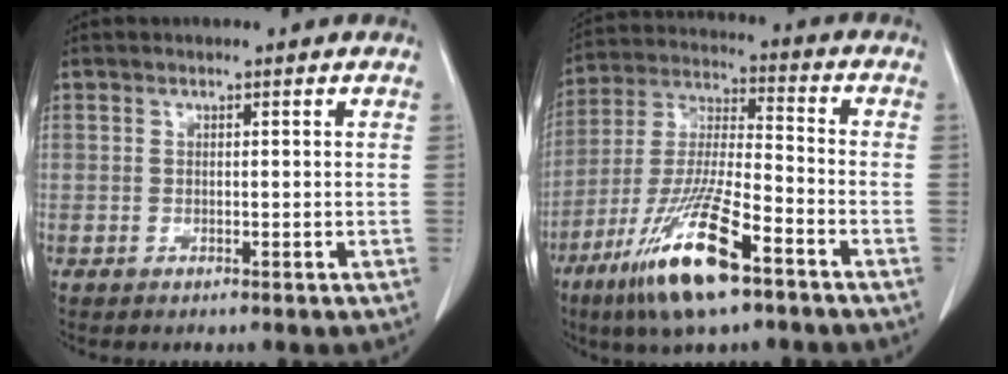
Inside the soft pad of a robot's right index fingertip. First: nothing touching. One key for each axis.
{"total": 15.9, "fx": -9.1, "fy": 2.1, "fz": 12.9, "tx": -0.272, "ty": -0.034, "tz": -0.167}